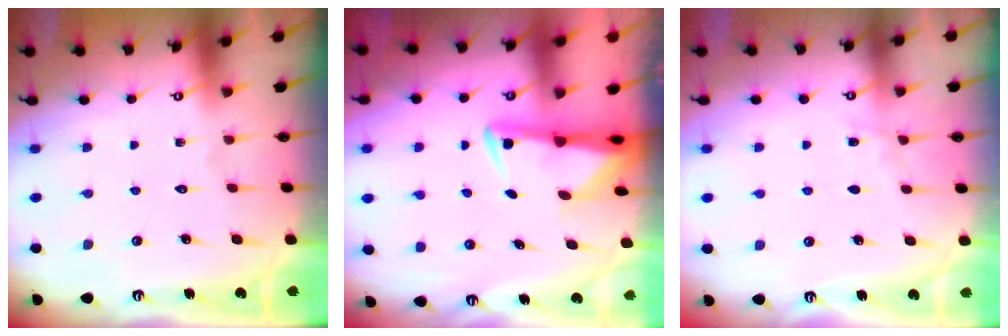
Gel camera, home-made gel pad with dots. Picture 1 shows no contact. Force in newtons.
{"total": 3.1, "press": 3.0, "slide": 0.5}
{"total": 3.1, "press": 3.1, "slide": 0.4}